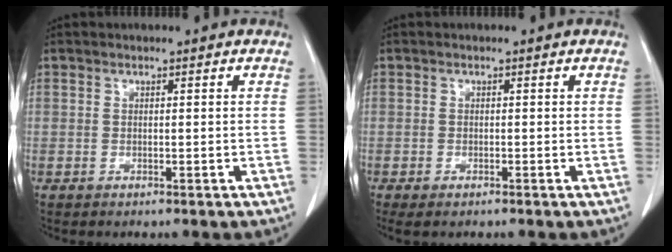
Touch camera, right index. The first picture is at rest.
{"total": 1.5, "force": [-1.0, 0.5, 1.0], "torque": [-0.020, -0.005, -0.014]}